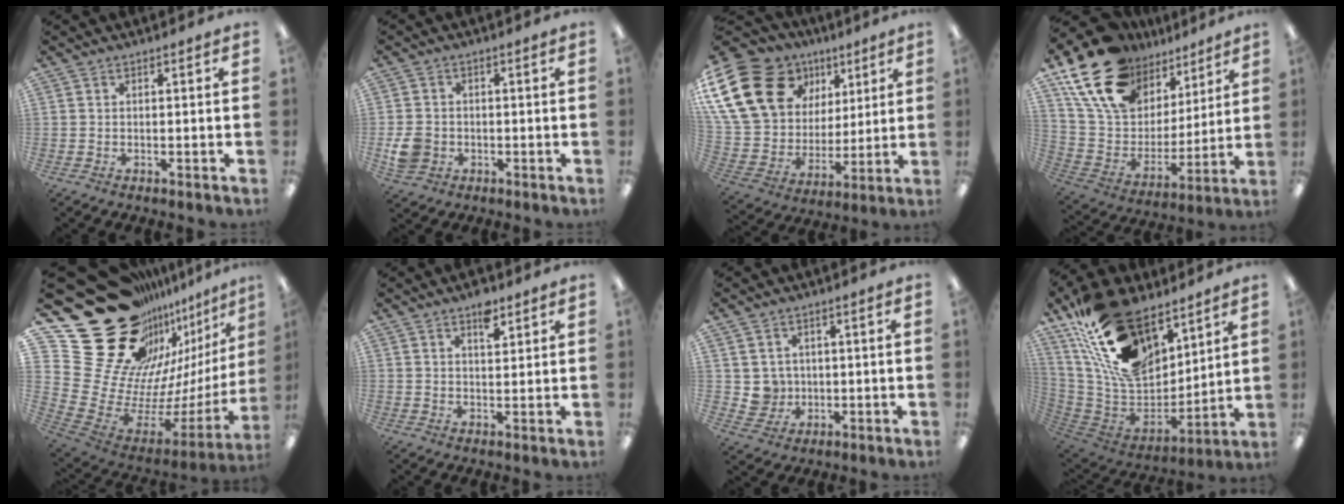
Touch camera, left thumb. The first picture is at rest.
{"total": 6.0, "force": [-1.3, 5.2, 2.7], "torque": [-0.042, 0.007, -0.022]}
{"total": 24.9, "force": [11.6, 17.9, 12.9], "torque": [-0.270, -0.041, 0.235]}
{"total": 21.3, "force": [14.2, 12.7, 9.4], "torque": [-0.187, -0.070, 0.269]}
{"total": 36.6, "force": [19.4, 22.8, 21.0], "torque": [-0.316, -0.193, 0.443]}
{"total": 4.9, "force": [3.3, 2.3, 2.8], "torque": [-0.022, -0.020, 0.051]}
{"total": 4.7, "force": [1.3, 4.5, 0.0], "torque": [-0.002, -0.004, 0.027]}
{"total": 24.3, "force": [14.5, 13.5, 14.1], "torque": [-0.279, -0.083, 0.267]}